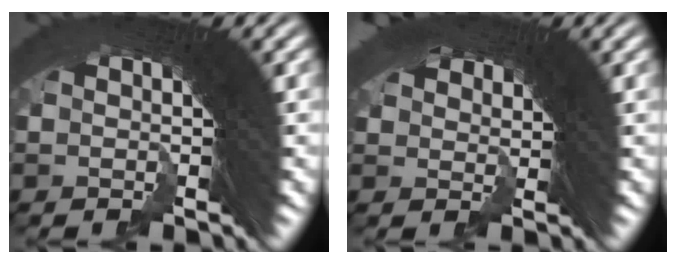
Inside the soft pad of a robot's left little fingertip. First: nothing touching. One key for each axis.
{"total": 1.6, "fx": 0.6, "fy": 1.5, "fz": 0.1, "tx": 0.011, "ty": -0.023, "tz": 0.020}